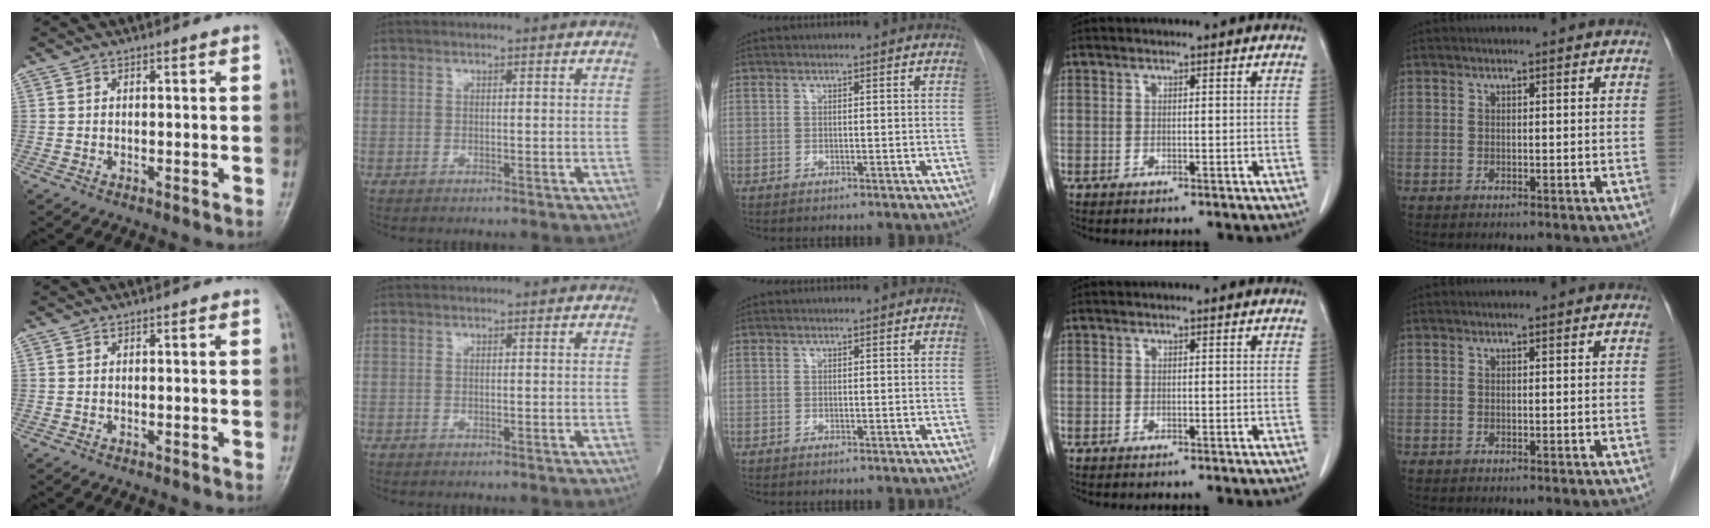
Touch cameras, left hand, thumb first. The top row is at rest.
{}